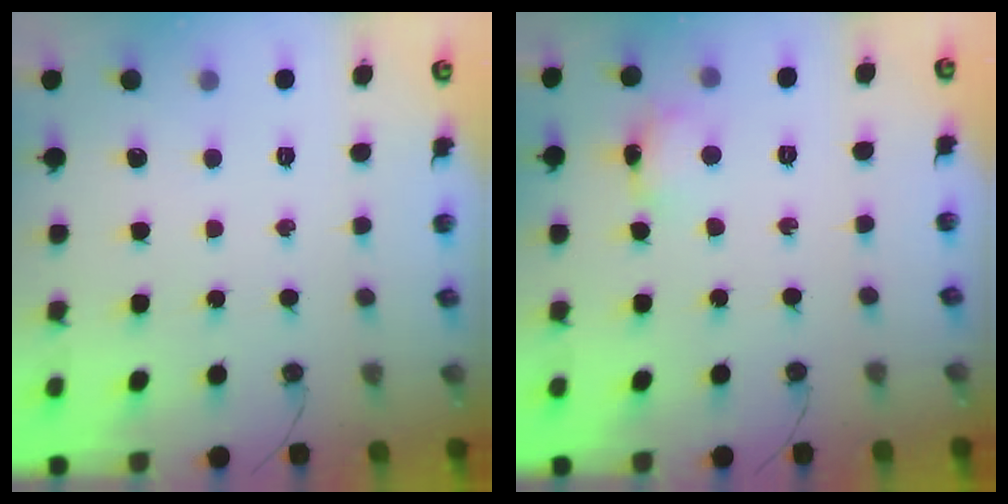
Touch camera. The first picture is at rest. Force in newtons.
{"total": 5.9, "press": 5.9, "slide": 0.5}